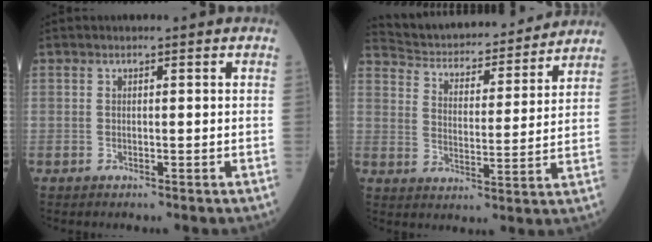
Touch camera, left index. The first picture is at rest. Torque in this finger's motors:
{"motor_torque": [-0.22, -0.82, 0.12, 0.03]}